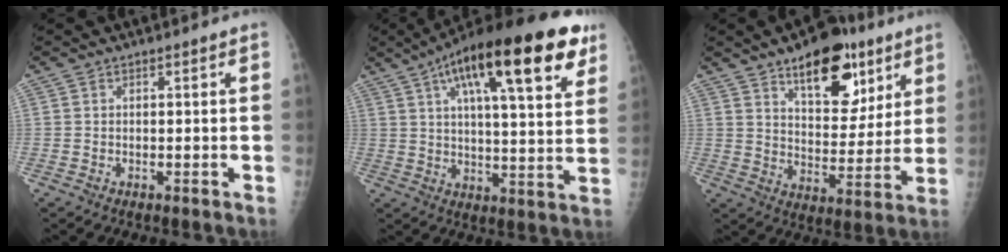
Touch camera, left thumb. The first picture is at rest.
{"total": 24.1, "force": [12.3, 6.9, 19.6], "torque": [-0.285, -0.010, 0.182]}
{"total": 18.3, "force": [10.8, 9.1, 11.6], "torque": [-0.114, -0.060, 0.169]}